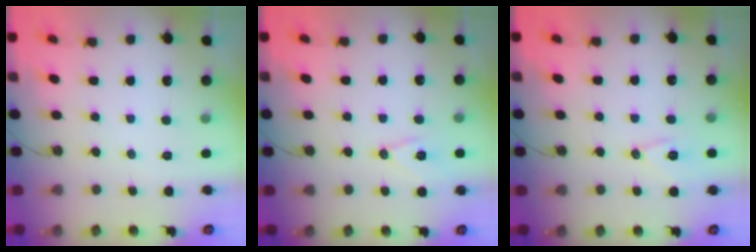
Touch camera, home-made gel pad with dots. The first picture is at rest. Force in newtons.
{"total": 8.5, "press": 7.8, "slide": 3.5}
{"total": 8.7, "press": 7.9, "slide": 3.5}